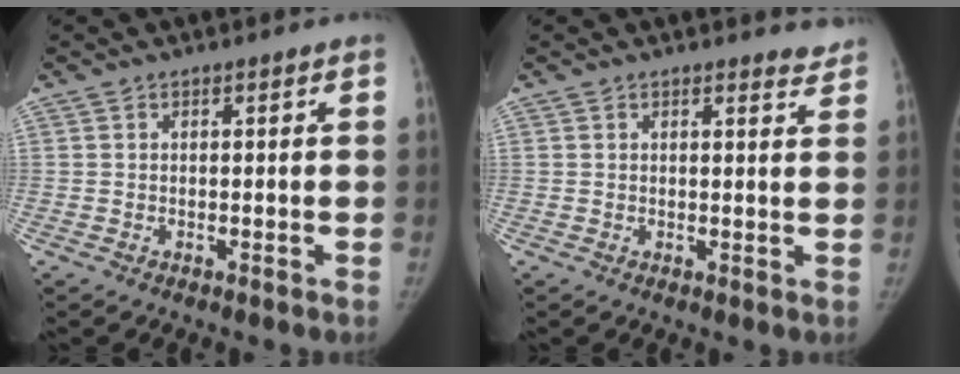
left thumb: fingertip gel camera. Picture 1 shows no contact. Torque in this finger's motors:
{"motor_torque": [0.15, 0.01, 0.63, -0.45, 0.00]}